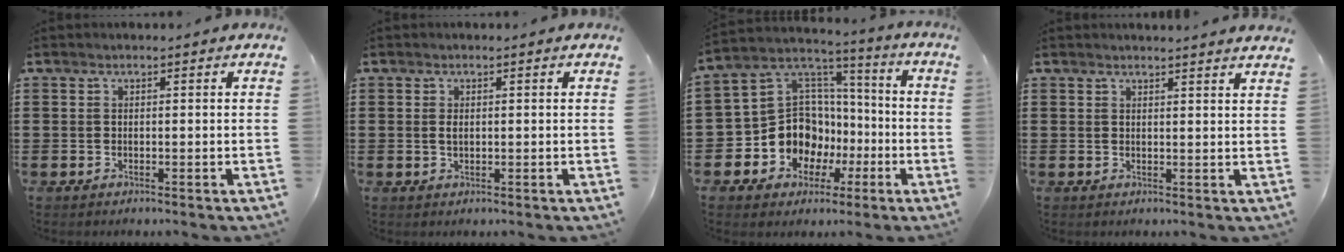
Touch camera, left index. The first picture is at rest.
{"total": 1.1, "force": [0.2, 0.5, 1.0], "torque": [-0.022, 0.003, 0.002]}
{"total": 12.5, "force": [-4.2, 10.9, 4.3], "torque": [-0.128, 0.008, -0.071]}
{"total": 1.9, "force": [1.8, -0.4, 0.4], "torque": [-0.010, -0.002, 0.035]}